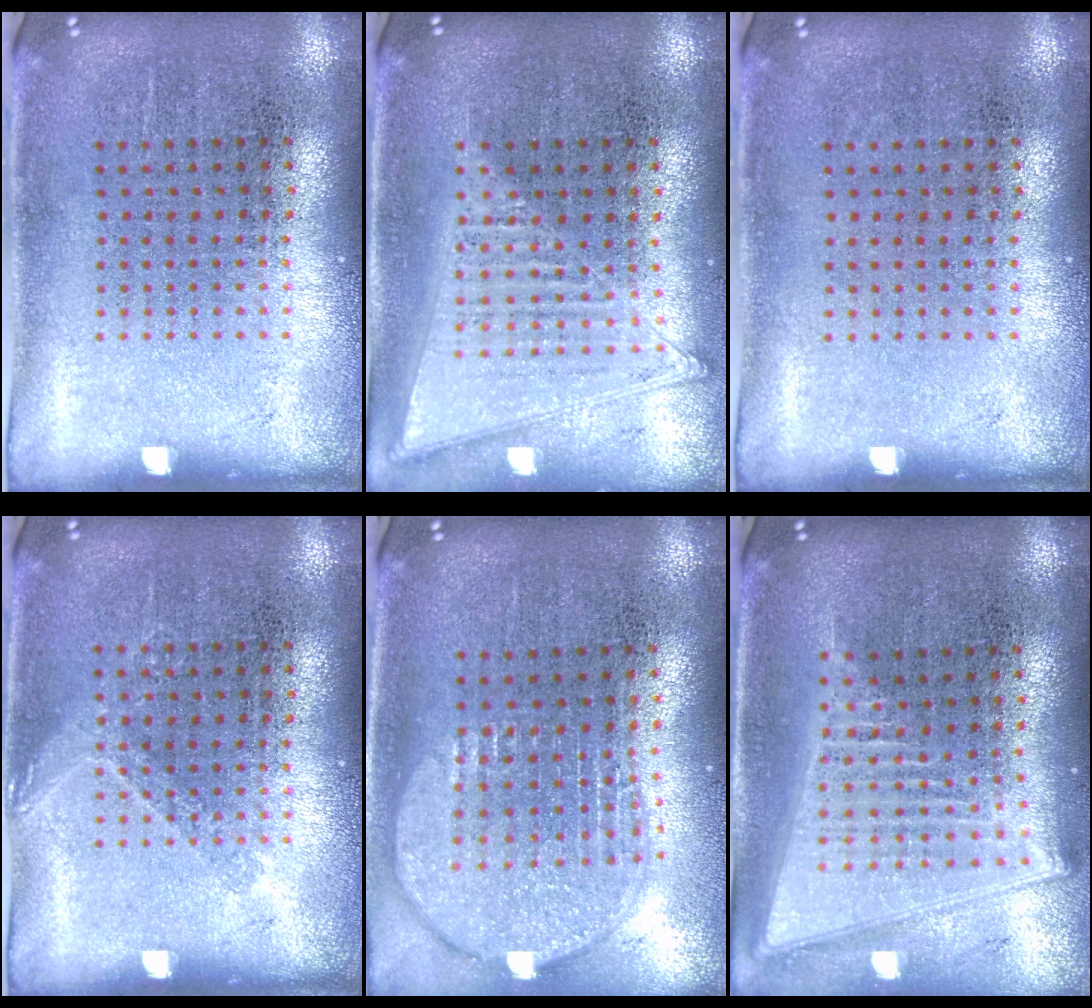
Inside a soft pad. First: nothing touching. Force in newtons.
{"total": 1.4, "press": 1.4, "slide": 0.1}
{"total": 0.0}
{"total": 1.1, "press": 1.1, "slide": 0.3}
{"total": 2.0, "press": 1.7, "slide": 1.1}
{"total": 2.1, "press": 1.7, "slide": 1.1}